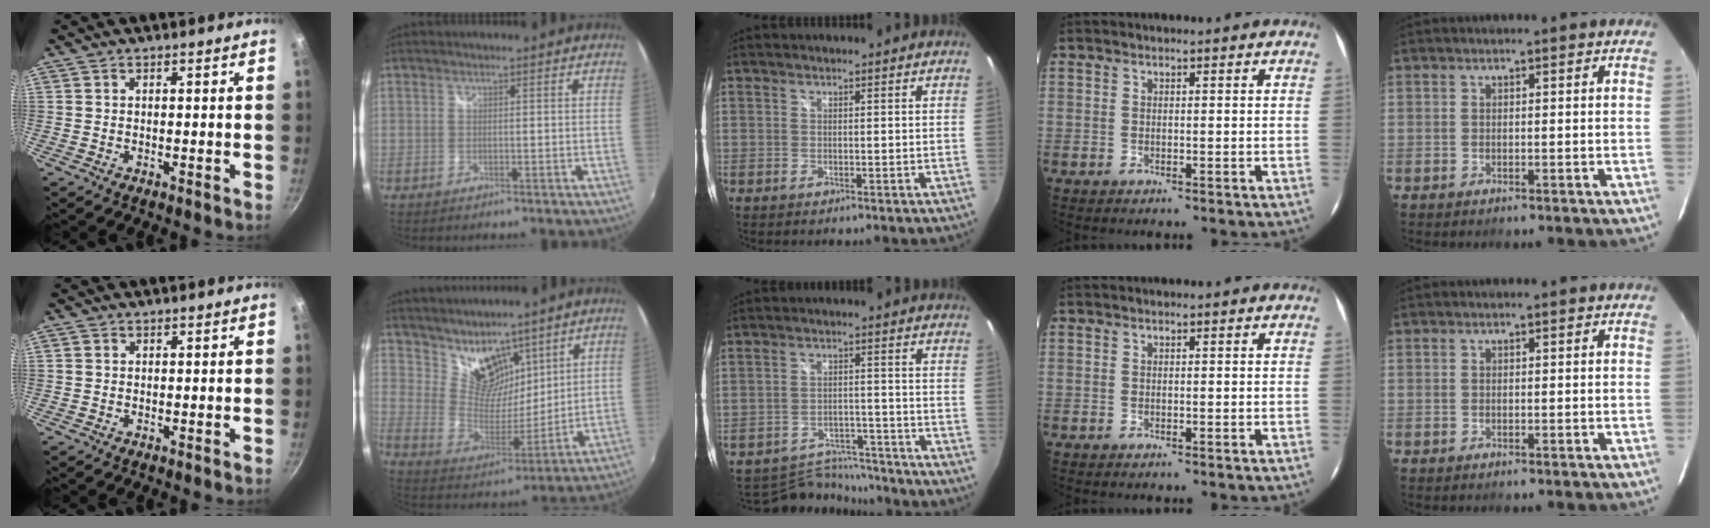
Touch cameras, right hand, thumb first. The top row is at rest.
{"thumb": {"total": 0.6, "force": [0.1, 0.6, 0.1], "torque": [-0.001, 0.003, 0.000]}, "index": {"total": 12.1, "force": [9.1, 6.8, 4.2], "torque": [-0.076, 0.003, 0.179]}, "middle": {"total": 9.7, "force": [-9.2, 2.7, 0.8], "torque": [-0.026, 0.015, -0.134]}}